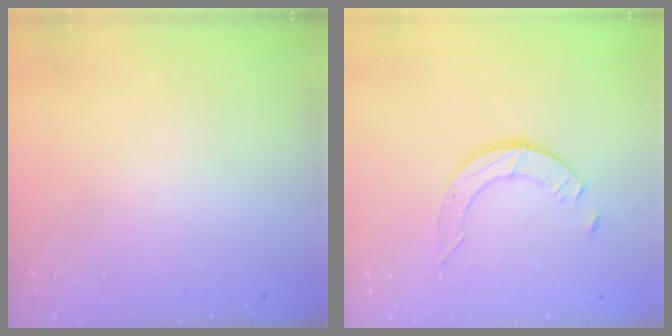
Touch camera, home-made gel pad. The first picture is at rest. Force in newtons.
{"total": 3.6, "press": 3.5, "slide": 0.3}